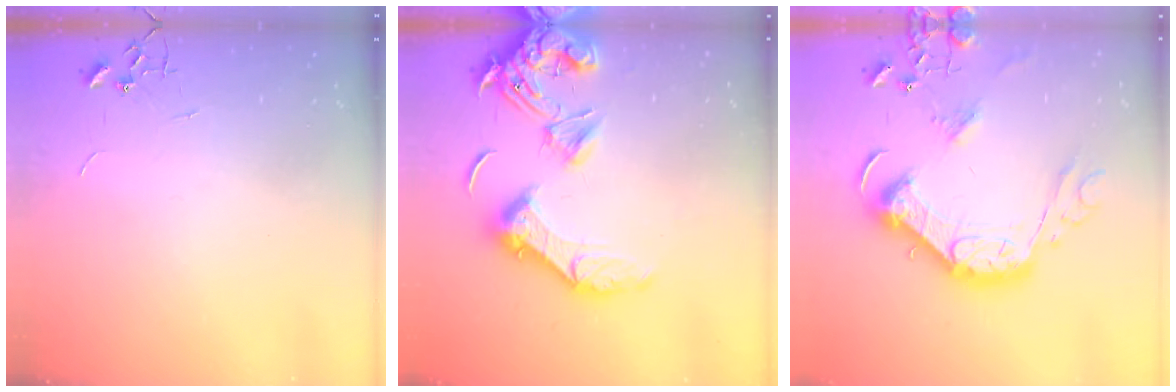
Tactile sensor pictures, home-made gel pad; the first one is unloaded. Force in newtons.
{"total": 20.0, "press": 19.8, "slide": 2.9}
{"total": 20.4, "press": 20.4, "slide": 1.2}